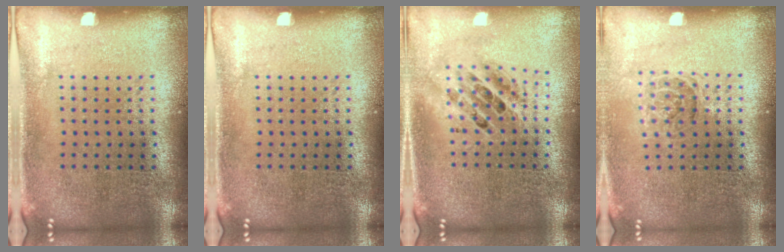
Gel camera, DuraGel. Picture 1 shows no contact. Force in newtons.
{"total": 0.0}
{"total": 1.7, "press": 1.4, "slide": 1.0}
{"total": 1.1, "press": 1.0, "slide": 0.5}